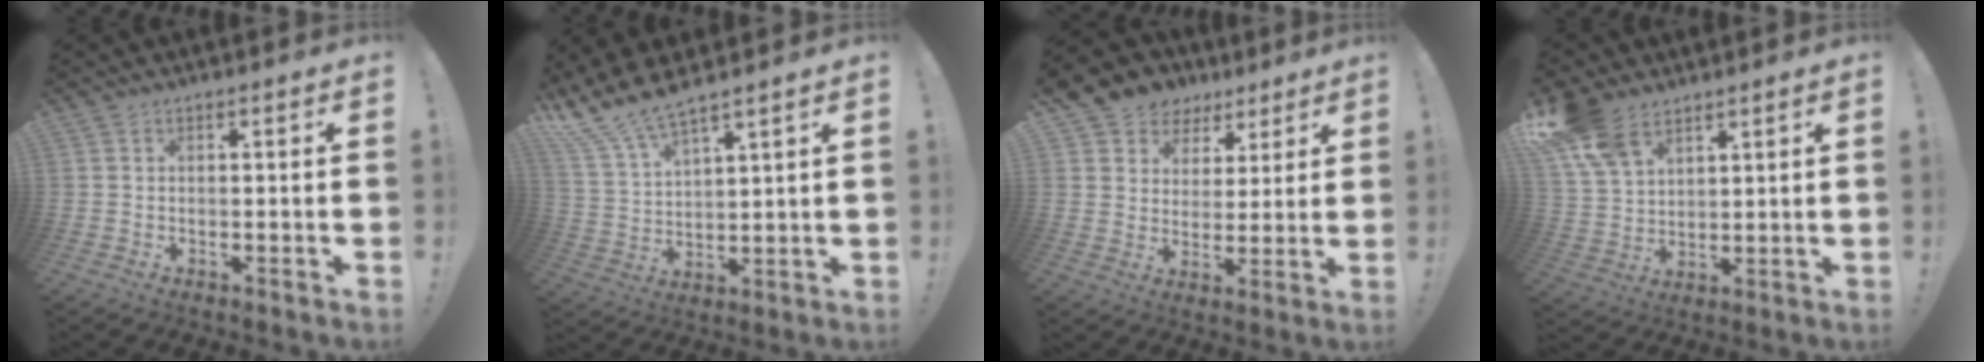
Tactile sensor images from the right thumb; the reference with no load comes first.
{"total": 9.8, "force": [8.9, 1.2, 4.0], "torque": [-0.103, -0.057, 0.165]}
{"total": 7.7, "force": [4.4, 6.3, 1.2], "torque": [-0.025, -0.036, 0.090]}
{"total": 11.8, "force": [7.8, 6.8, 5.7], "torque": [-0.110, -0.035, 0.157]}